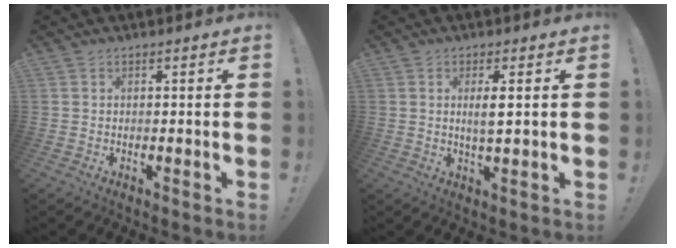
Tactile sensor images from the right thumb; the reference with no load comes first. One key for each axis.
{"total": 3.1, "fx": 0.7, "fy": 0.6, "fz": 2.9, "tx": -0.043, "ty": -0.009, "tz": 0.007}